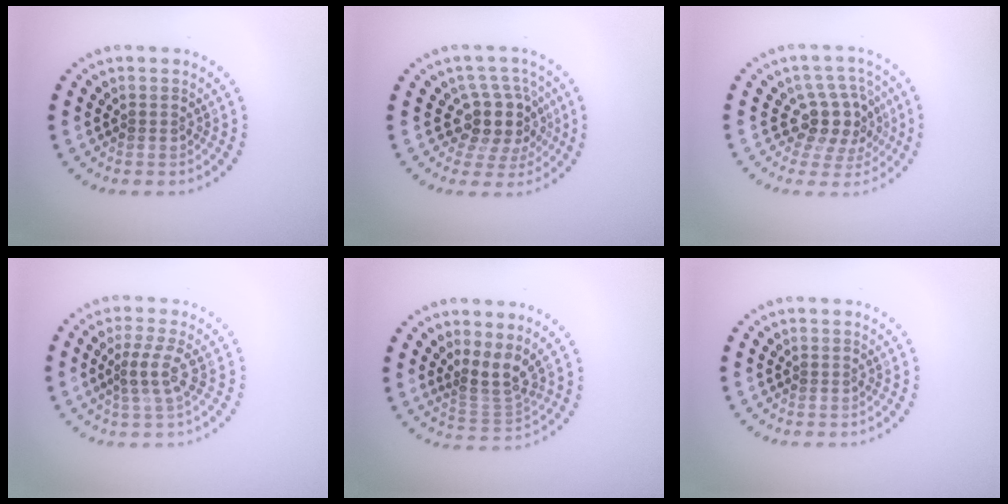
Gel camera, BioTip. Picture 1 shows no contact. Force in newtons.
{"total": 4.3, "press": 3.4, "slide": 2.5}
{"total": 4.2, "press": 3.6, "slide": 2.1}
{"total": 2.4, "press": 1.9, "slide": 1.5}
{"total": 3.0, "press": 2.3, "slide": 2.0}
{"total": 0.0}